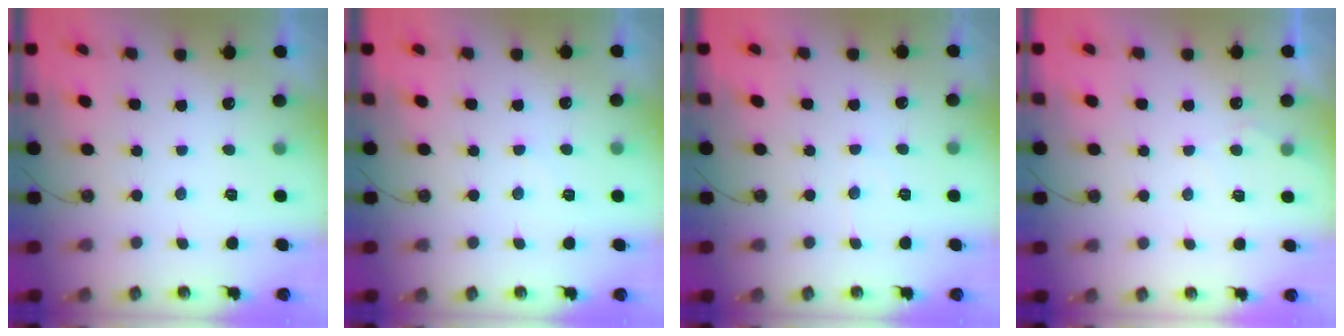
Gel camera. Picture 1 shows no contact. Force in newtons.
{"total": 3.1, "press": 3.1, "slide": 0.4}
{"total": 4.6, "press": 4.6, "slide": 0.7}
{"total": 4.2, "press": 4.2, "slide": 0.5}